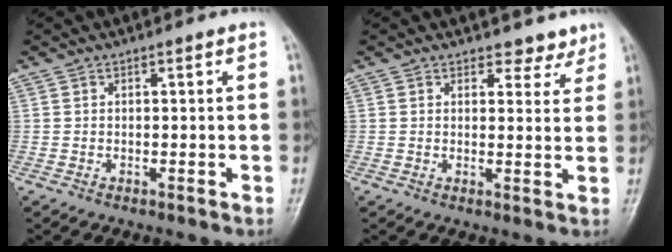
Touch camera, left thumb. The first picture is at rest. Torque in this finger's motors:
{"motor_torque": [-0.12, 0.01, -0.44, -0.21, 0.04]}